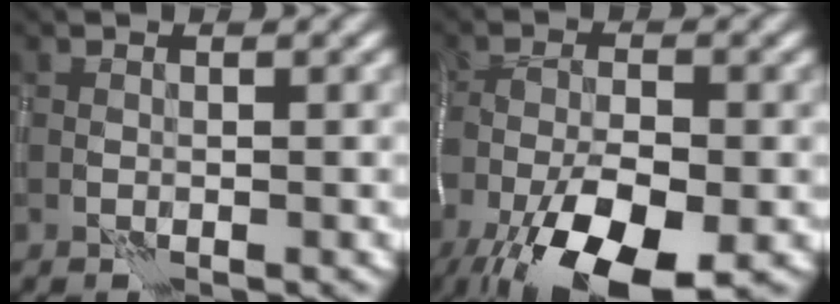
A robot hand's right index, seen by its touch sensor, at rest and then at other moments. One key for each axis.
{"total": 11.7, "fx": -6.0, "fy": 4.6, "fz": 8.9, "tx": -0.175, "ty": -0.024, "tz": -0.108}